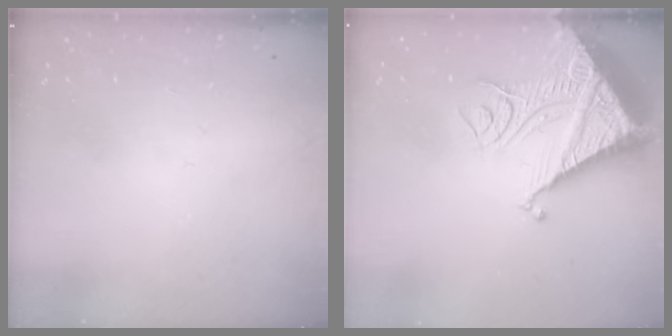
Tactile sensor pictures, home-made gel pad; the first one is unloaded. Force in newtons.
{"total": 17.4, "press": 17.3, "slide": 2.1}